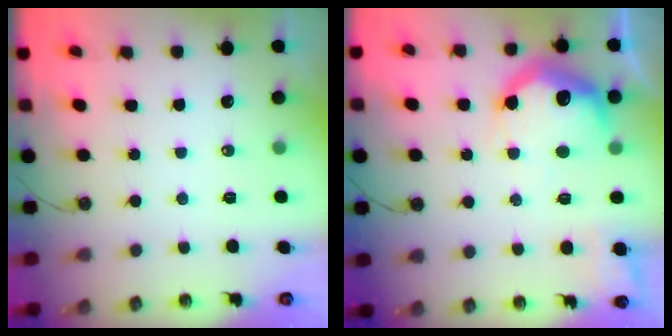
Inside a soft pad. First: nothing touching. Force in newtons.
{"total": 20.4, "press": 20.3, "slide": 1.4}